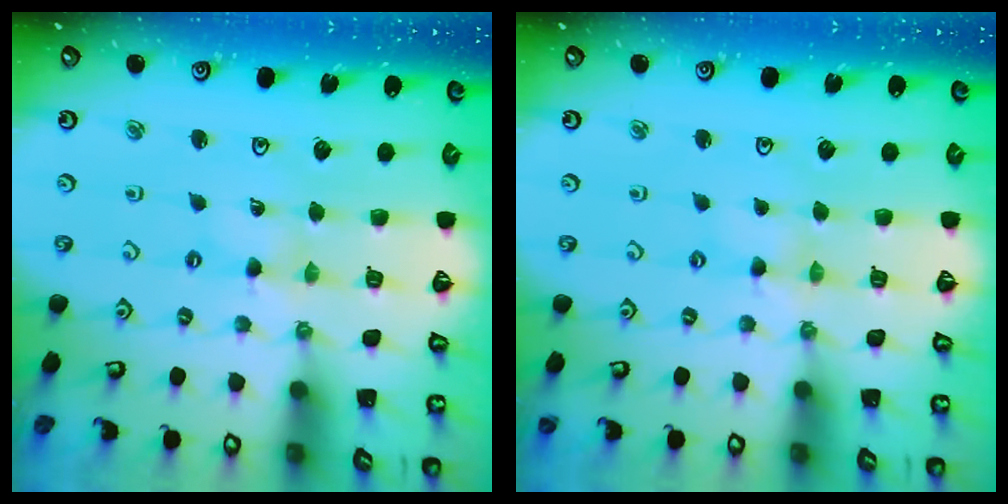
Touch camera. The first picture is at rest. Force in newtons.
{"total": 1.1, "press": 1.1, "slide": 0.2}